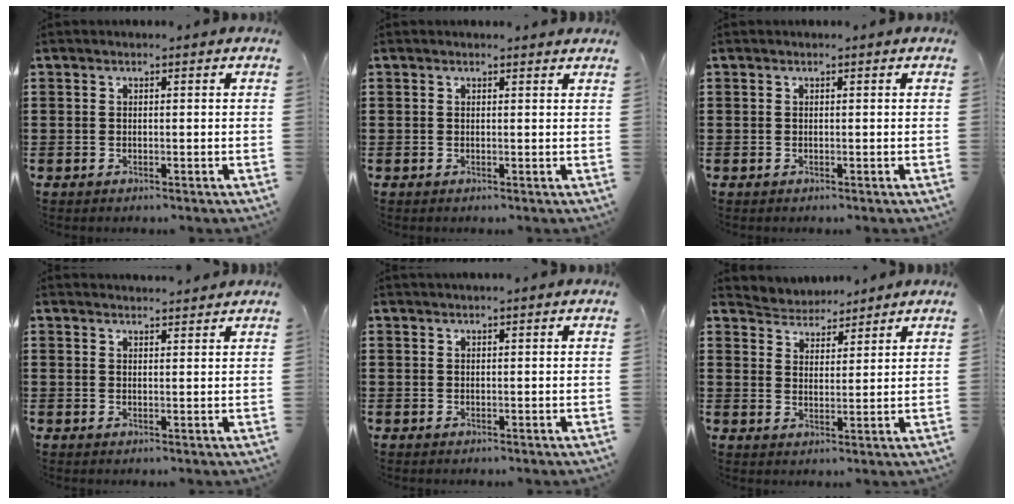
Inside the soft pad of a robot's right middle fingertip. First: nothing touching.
{"total": 0.0}
{"total": 0.0}
{"total": 2.1, "force": [2.1, -0.1, 0.0], "torque": [-0.005, 0.002, 0.040]}
{"total": 0.8, "force": [0.8, -0.1, 0.1], "torque": [-0.003, -0.001, 0.015]}
{"total": 3.8, "force": [3.6, 0.9, -0.9], "torque": [-0.003, -0.020, 0.063]}